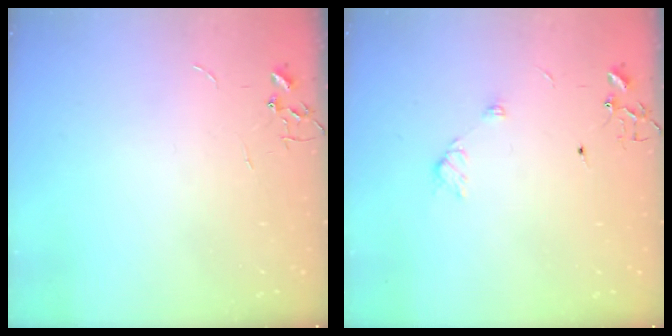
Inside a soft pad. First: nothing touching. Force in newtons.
{"total": 6.2, "press": 6.1, "slide": 0.8}